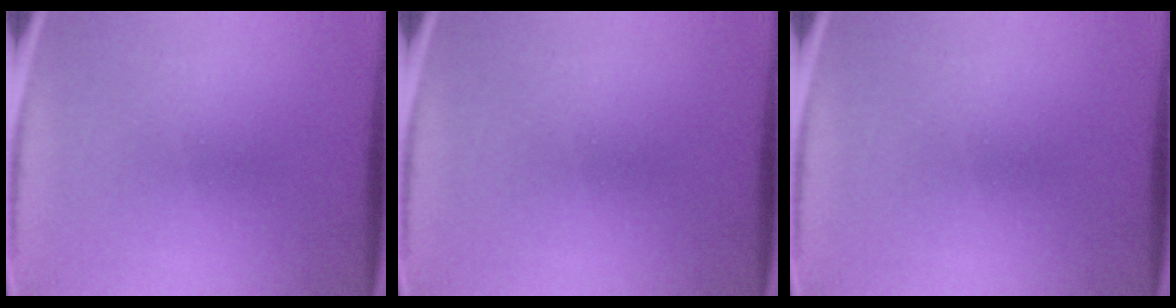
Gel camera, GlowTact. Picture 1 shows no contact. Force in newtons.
{"total": 0.0}
{"total": 0.0}